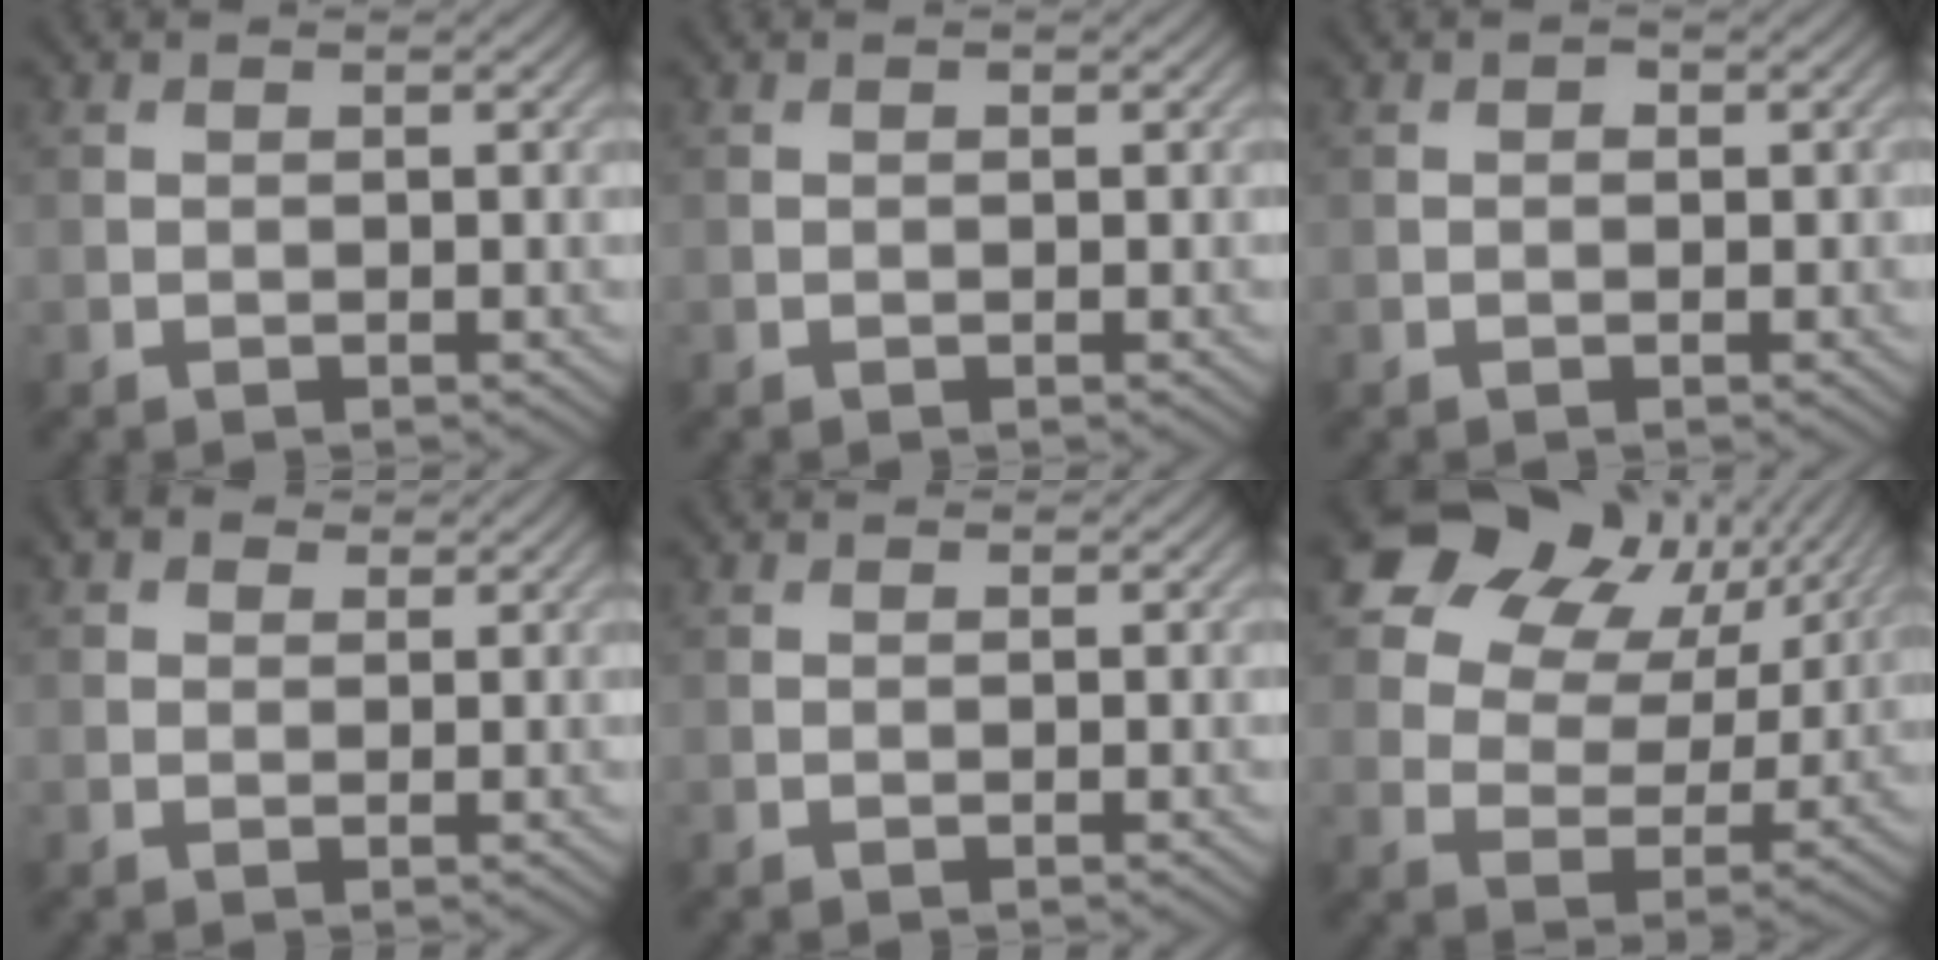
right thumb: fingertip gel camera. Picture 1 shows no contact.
{"total": 0.0}
{"total": 0.8, "force": [0.0, 0.7, 0.4], "torque": [-0.002, -0.005, -0.003]}
{"total": 2.1, "force": [1.3, 1.4, 0.8], "torque": [-0.016, 0.004, 0.021]}
{"total": 0.0}
{"total": 15.6, "force": [9.0, 10.0, 8.0], "torque": [-0.170, 0.037, 0.138]}